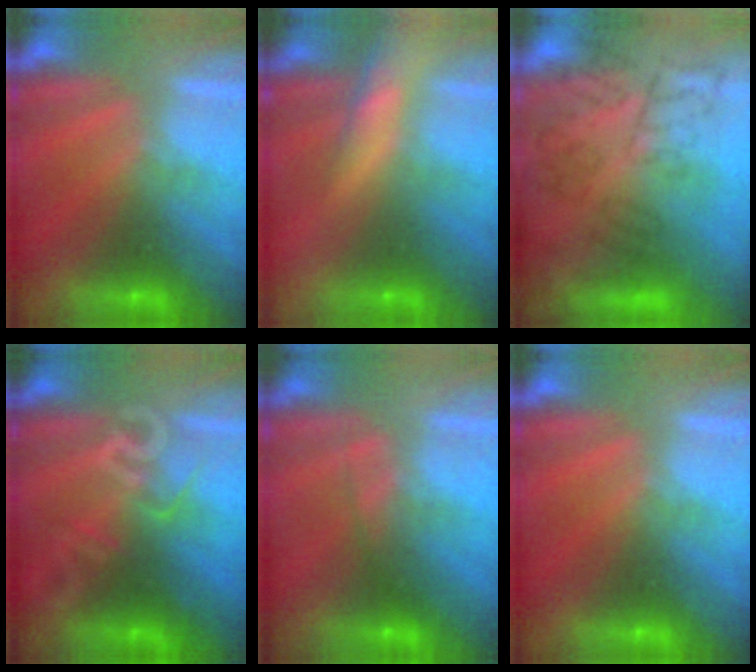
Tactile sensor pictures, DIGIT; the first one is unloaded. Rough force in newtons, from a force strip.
{"total": 9.4}
{"total": 14.6}
{"total": 2.8}
{"total": 2.3}
{"total": 0.0}